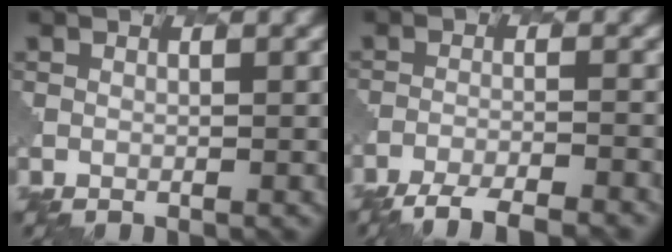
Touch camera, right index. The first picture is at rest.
{"total": 5.6, "force": [-4.9, 1.0, 2.6], "torque": [-0.042, -0.014, -0.078]}